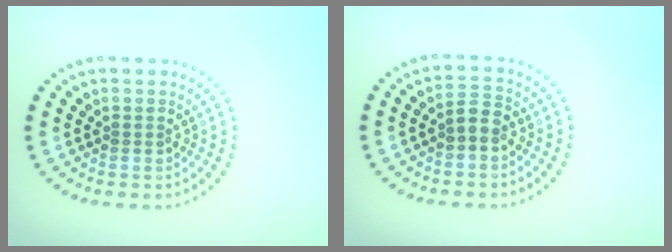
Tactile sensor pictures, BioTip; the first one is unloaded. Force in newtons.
{"total": 1.7, "press": 1.6, "slide": 0.6}